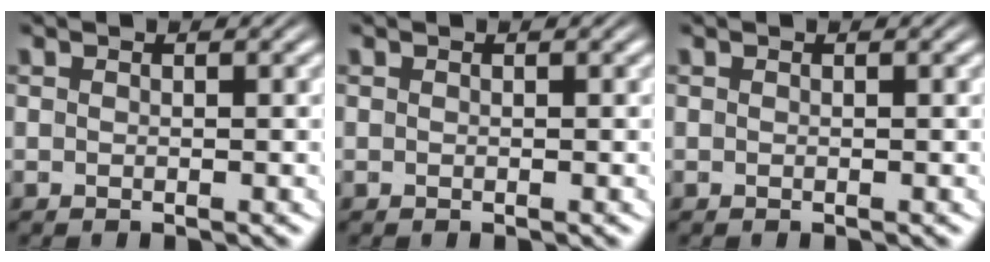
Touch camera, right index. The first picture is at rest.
{"total": 0.0}
{"total": 0.0}